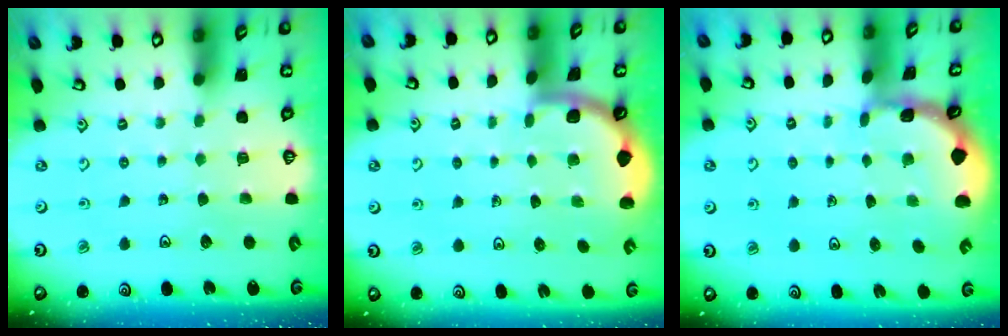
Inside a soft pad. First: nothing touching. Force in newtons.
{"total": 1.8, "press": 1.8, "slide": 0.1}
{"total": 1.5, "press": 1.5, "slide": 0.1}